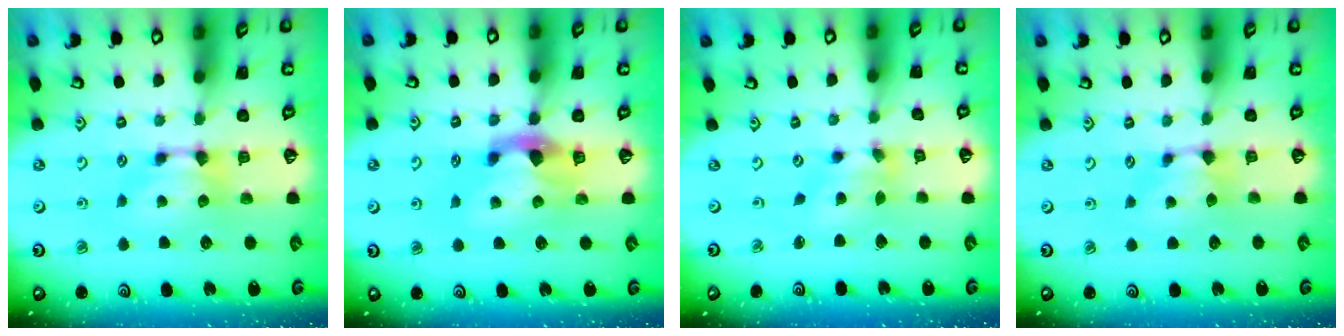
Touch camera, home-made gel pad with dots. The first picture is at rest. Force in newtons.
{"total": 2.7, "press": 2.4, "slide": 1.3}
{"total": 2.0, "press": 1.5, "slide": 1.3}
{"total": 0.9, "press": 0.7, "slide": 0.6}